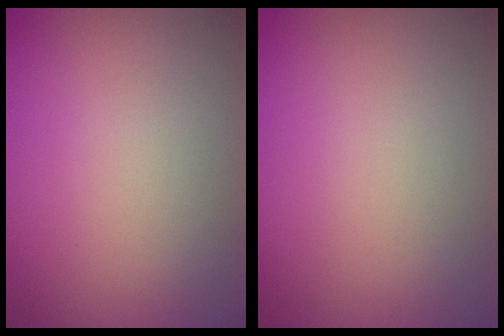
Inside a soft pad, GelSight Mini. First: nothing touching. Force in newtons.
{"total": 0.0}